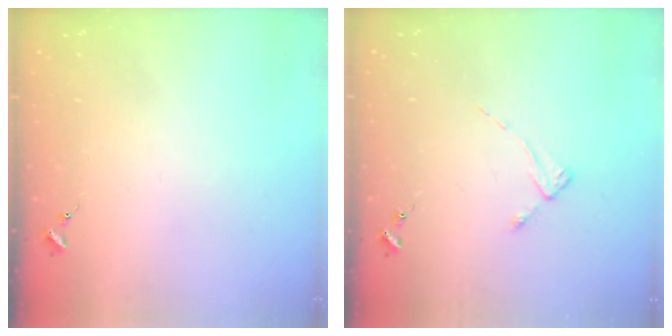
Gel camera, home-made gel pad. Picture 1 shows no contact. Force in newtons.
{"total": 2.2, "press": 2.2, "slide": 0.4}